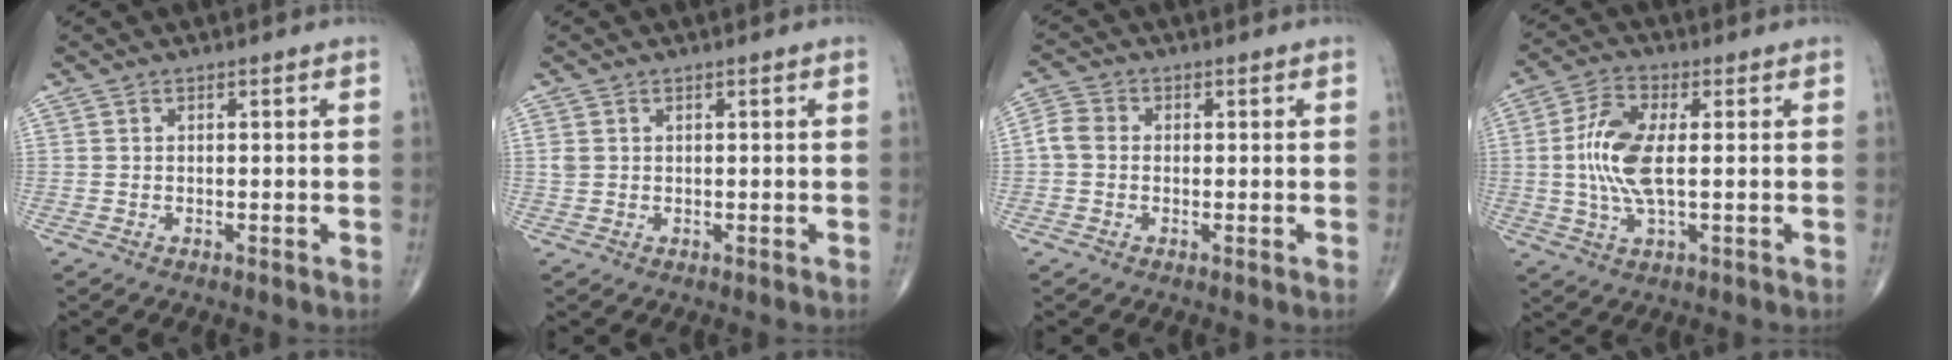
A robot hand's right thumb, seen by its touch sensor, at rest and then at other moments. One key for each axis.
{"total": 1.4, "fx": 0.4, "fy": 1.1, "fz": 0.7, "tx": -0.014, "ty": 0.001, "tz": 0.011}
{"total": 3.9, "fx": -0.2, "fy": 3.3, "fz": 2.1, "tx": -0.040, "ty": 0.012, "tz": -0.011}
{"total": 10.2, "fx": 0.3, "fy": 4.0, "fz": 9.4, "tx": -0.209, "ty": 0.001, "tz": 0.004}